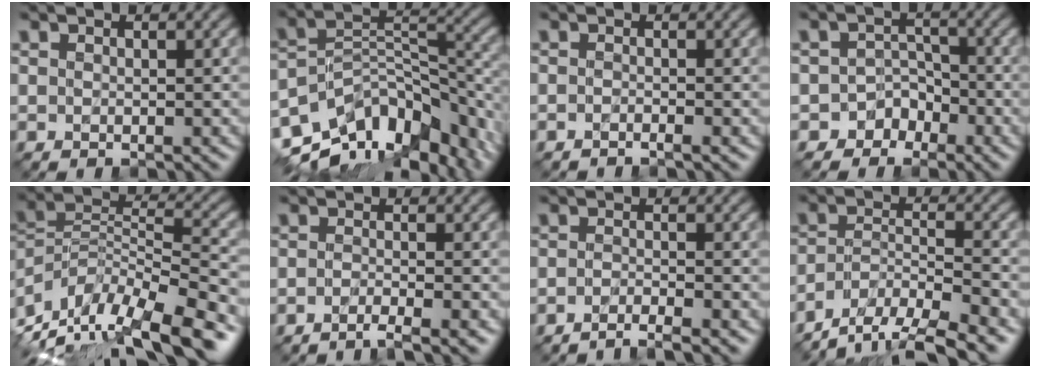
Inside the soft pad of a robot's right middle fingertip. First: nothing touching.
{"total": 12.9, "force": [-9.3, 6.3, 6.4], "torque": [-0.126, 0.009, -0.137]}
{"total": 1.0, "force": [-0.9, 0.0, 0.3], "torque": [-0.003, -0.007, -0.020]}
{"total": 3.3, "force": [-2.5, 2.2, 0.1], "torque": [0.019, 0.012, -0.040]}
{"total": 14.1, "force": [-10.6, 4.5, 8.1], "torque": [-0.152, 0.012, -0.169]}
{"total": 2.4, "force": [-1.8, 0.3, 1.6], "torque": [-0.016, -0.008, -0.042]}
{"total": 2.2, "force": [-1.9, 0.2, 1.1], "torque": [-0.010, -0.006, -0.045]}
{"total": 8.1, "force": [-7.2, 1.9, 3.2], "torque": [-0.047, -0.015, -0.120]}